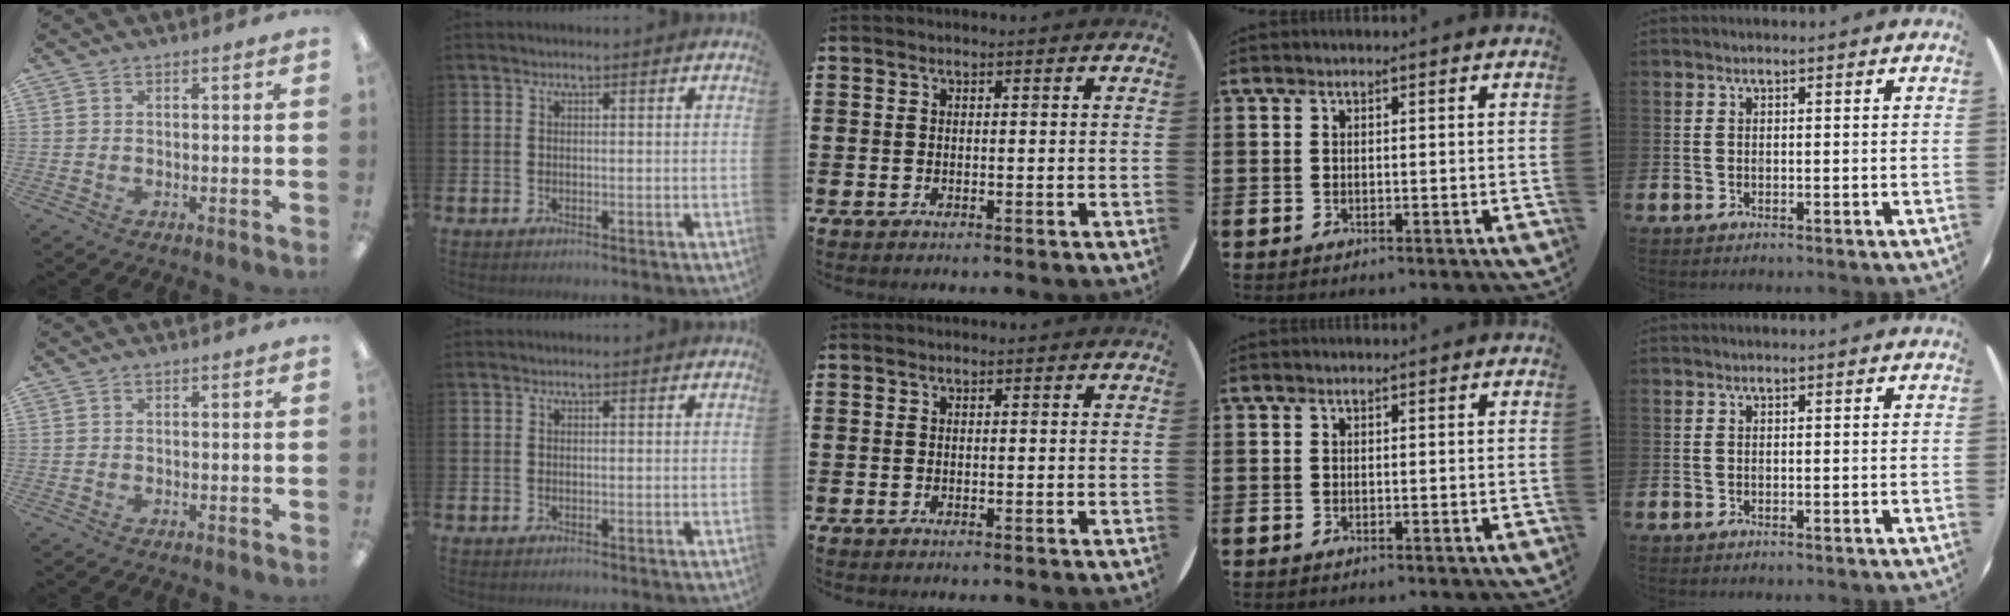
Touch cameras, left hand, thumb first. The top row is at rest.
{}